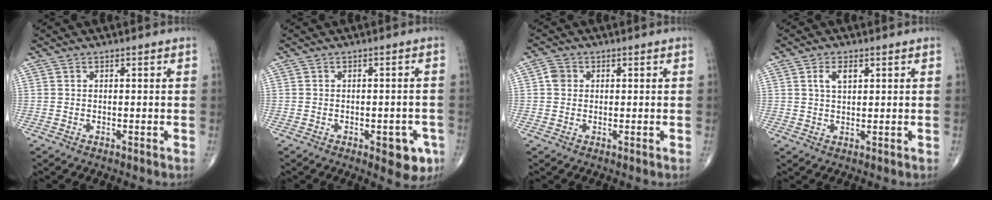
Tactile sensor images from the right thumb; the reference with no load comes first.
{"total": 5.9, "force": [-2.6, 2.8, 4.5], "torque": [-0.029, 0.009, -0.027]}
{"total": 2.4, "force": [0.3, 2.2, 1.1], "torque": [-0.012, 0.004, 0.002]}
{"total": 3.4, "force": [1.3, 1.7, 2.6], "torque": [-0.043, -0.001, 0.024]}